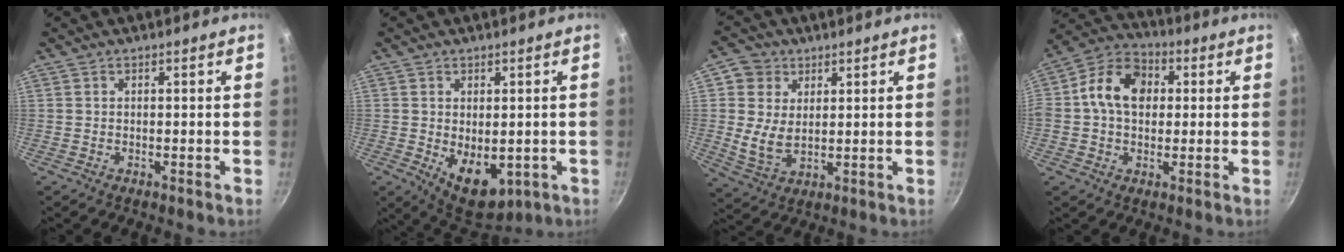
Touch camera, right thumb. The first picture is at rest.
{"total": 9.2, "force": [-1.4, 5.7, 7.1], "torque": [-0.085, -0.016, 0.000]}
{"total": 8.1, "force": [2.2, 6.5, 4.3], "torque": [-0.058, -0.017, 0.044]}
{"total": 12.3, "force": [1.4, 9.4, 7.9], "torque": [-0.108, 0.021, 0.002]}